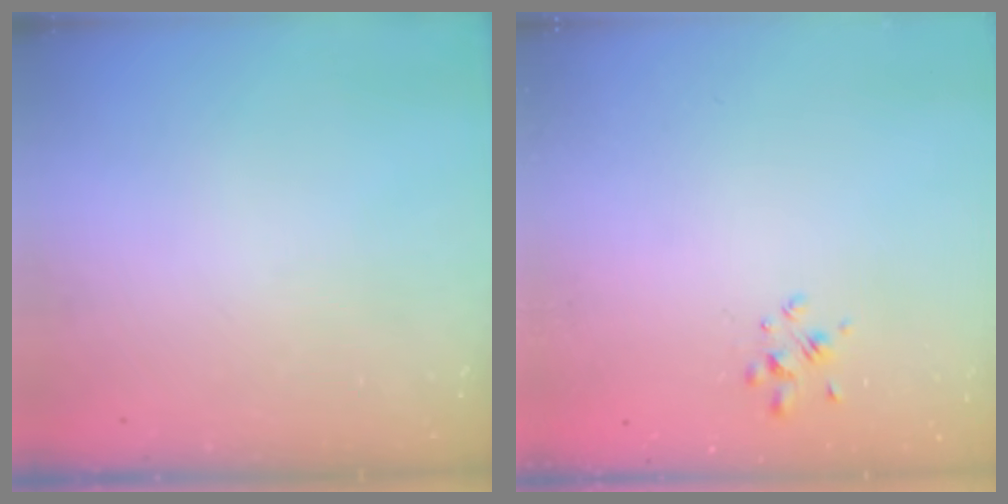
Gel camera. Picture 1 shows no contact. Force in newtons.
{"total": 2.1, "press": 2.0, "slide": 0.9}